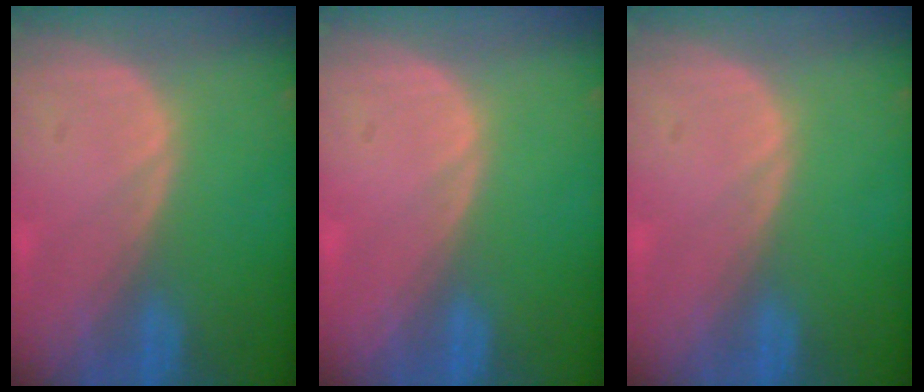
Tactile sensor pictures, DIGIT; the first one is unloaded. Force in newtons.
{"total": 0.0}
{"total": 0.0}